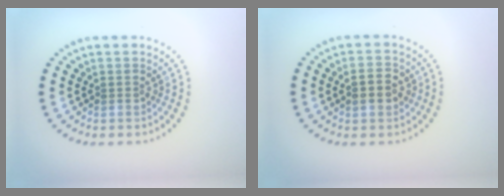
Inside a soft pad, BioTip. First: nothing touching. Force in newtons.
{"total": 2.8, "press": 2.8, "slide": 0.1}